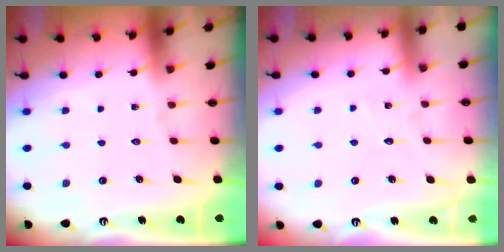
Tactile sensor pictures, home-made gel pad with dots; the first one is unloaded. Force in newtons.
{"total": 3.0, "press": 2.9, "slide": 0.4}